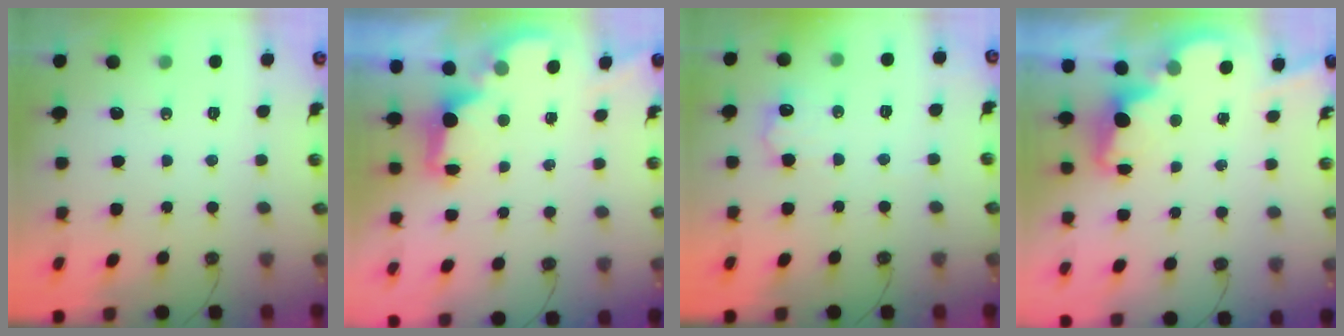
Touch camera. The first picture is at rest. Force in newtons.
{"total": 2.1, "press": 2.0, "slide": 0.8}
{"total": 9.5, "press": 9.5, "slide": 0.4}
{"total": 3.6, "press": 3.5, "slide": 0.7}